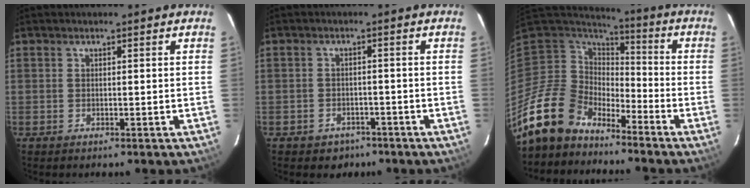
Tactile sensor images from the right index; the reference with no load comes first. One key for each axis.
{"total": 4.7, "fx": -3.0, "fy": 3.6, "fz": 0.6, "tx": -0.026, "ty": 0.012, "tz": -0.035}
{"total": 13.1, "fx": -11.1, "fy": 6.5, "fz": 2.3, "tx": -0.070, "ty": 0.022, "tz": -0.212}